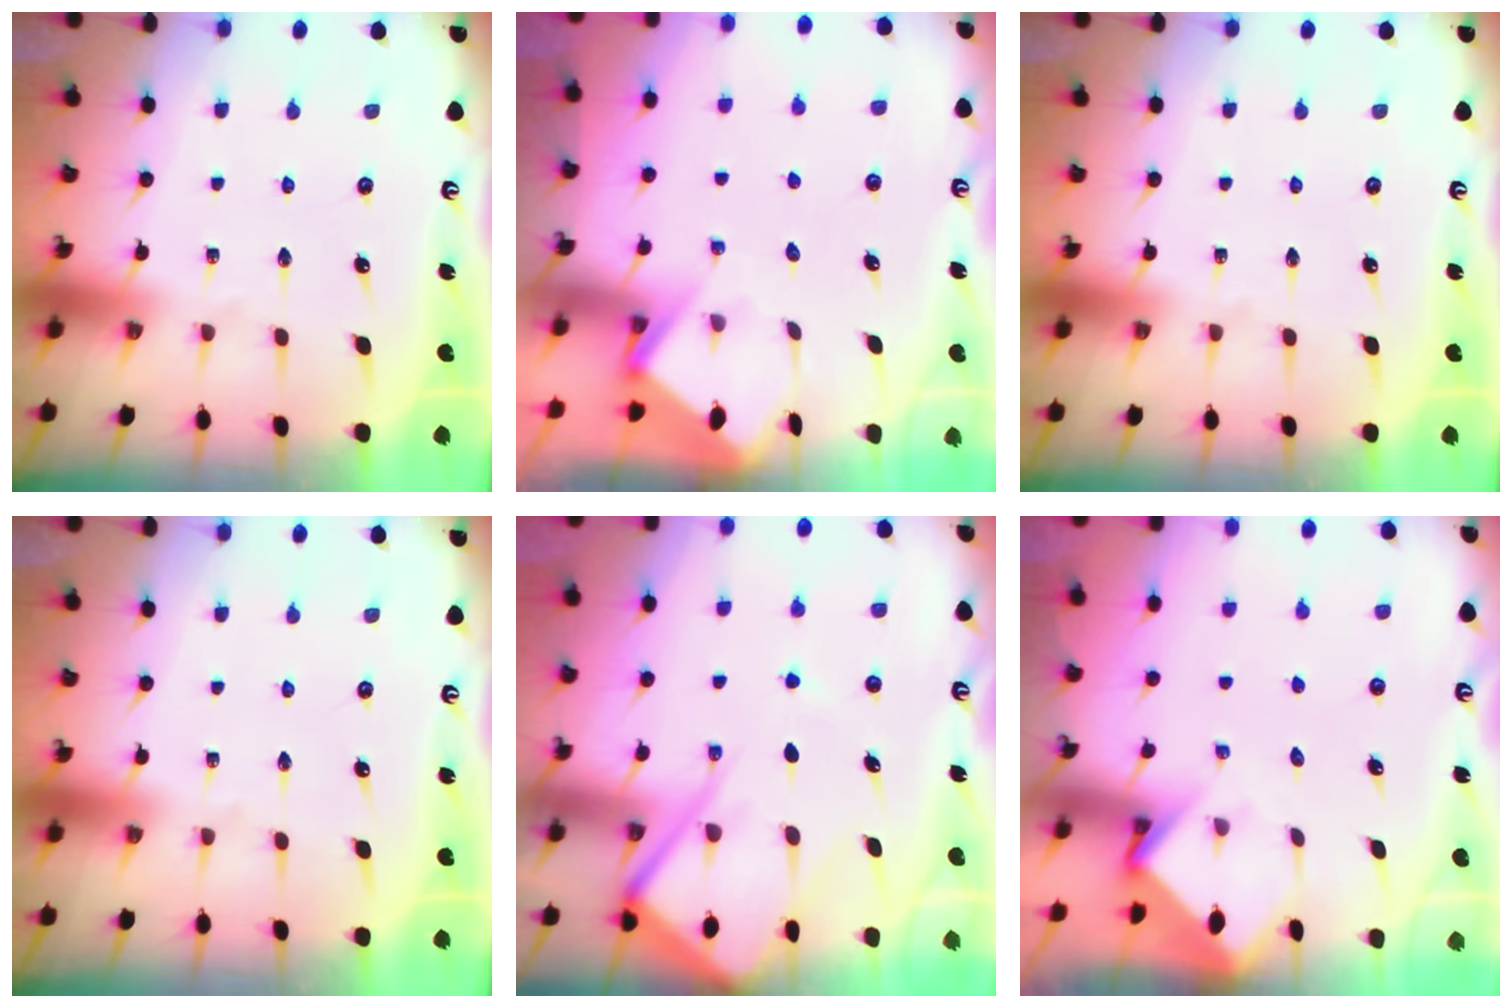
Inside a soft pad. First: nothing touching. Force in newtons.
{"total": 3.9, "press": 3.9, "slide": 0.4}
{"total": 0.0}
{"total": 0.0}
{"total": 11.0, "press": 10.9, "slide": 1.4}
{"total": 3.3, "press": 3.3, "slide": 0.3}